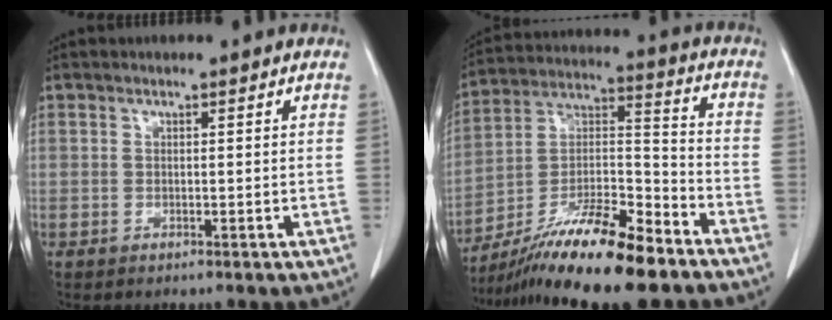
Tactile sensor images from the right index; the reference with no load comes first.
{"total": 16.8, "force": [-12.9, 2.4, 10.5], "torque": [-0.198, -0.005, -0.225]}